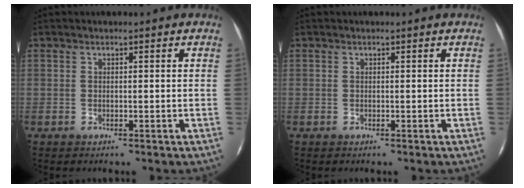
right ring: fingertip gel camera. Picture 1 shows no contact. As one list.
[{"total": 0.0}]